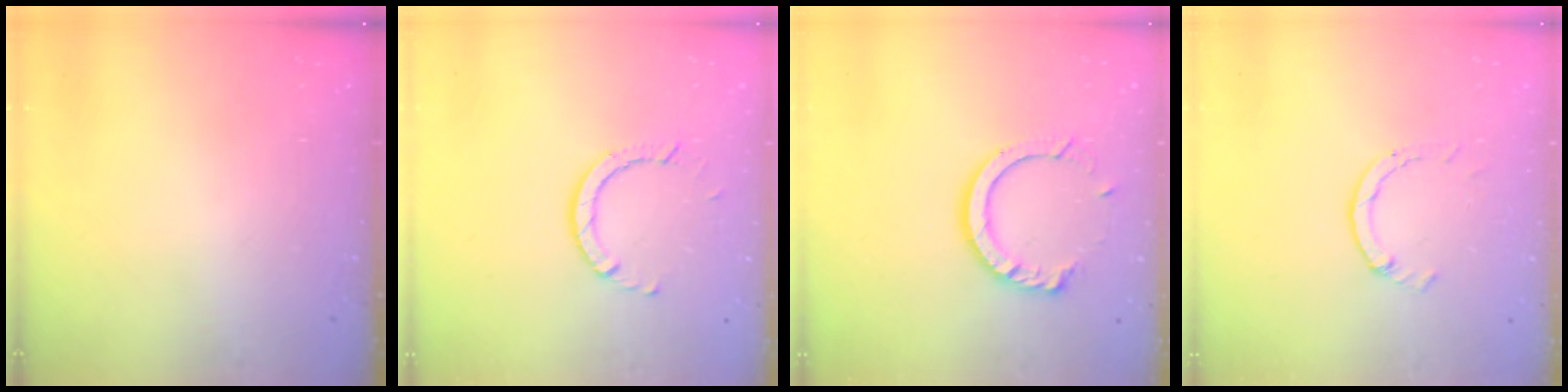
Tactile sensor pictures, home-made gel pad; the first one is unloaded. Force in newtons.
{"total": 3.1, "press": 3.1, "slide": 0.1}
{"total": 11.2, "press": 11.2, "slide": 1.0}
{"total": 2.6, "press": 2.5, "slide": 0.3}